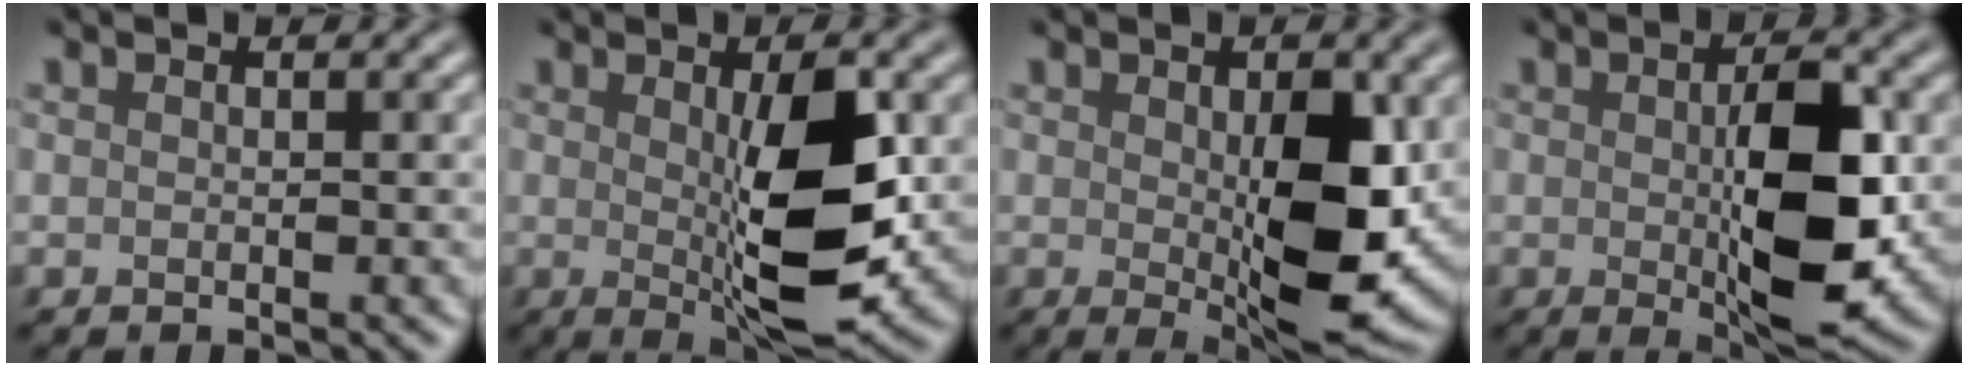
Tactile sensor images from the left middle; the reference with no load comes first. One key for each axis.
{"total": 7.8, "fx": 0.1, "fy": 2.1, "fz": 7.5, "tx": -0.122, "ty": -0.012, "tz": 0.009}
{"total": 7.9, "fx": -0.1, "fy": 2.8, "fz": 7.4, "tx": -0.117, "ty": -0.013, "tz": 0.010}
{"total": 8.0, "fx": -0.3, "fy": 2.7, "fz": 7.5, "tx": -0.123, "ty": -0.008, "tz": 0.003}